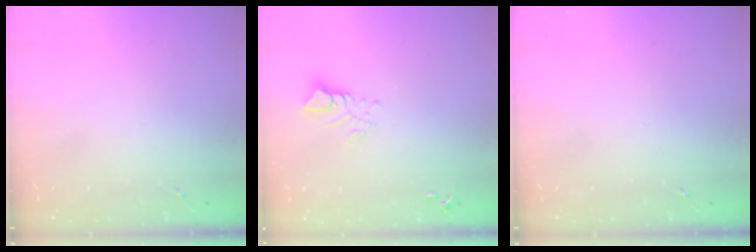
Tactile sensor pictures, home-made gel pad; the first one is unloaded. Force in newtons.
{"total": 7.2, "press": 7.1, "slide": 0.7}
{"total": 0.0}